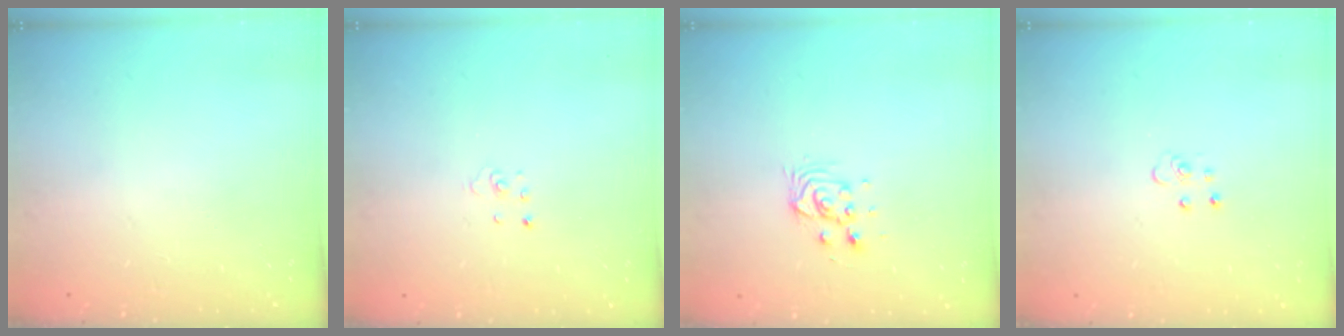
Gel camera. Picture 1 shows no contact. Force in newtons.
{"total": 1.1, "press": 1.1, "slide": 0.1}
{"total": 4.8, "press": 4.8, "slide": 0.9}
{"total": 4.4, "press": 4.3, "slide": 0.3}